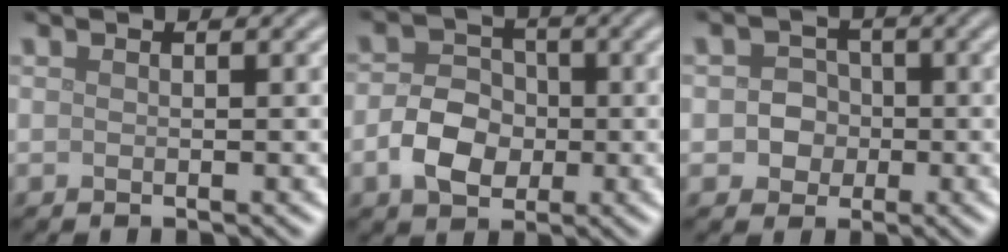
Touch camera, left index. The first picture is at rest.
{"total": 4.3, "force": [-1.1, 3.3, 2.6], "torque": [-0.049, 0.003, -0.023]}
{"total": 2.9, "force": [-0.2, 2.7, 1.1], "torque": [0.001, 0.001, -0.016]}